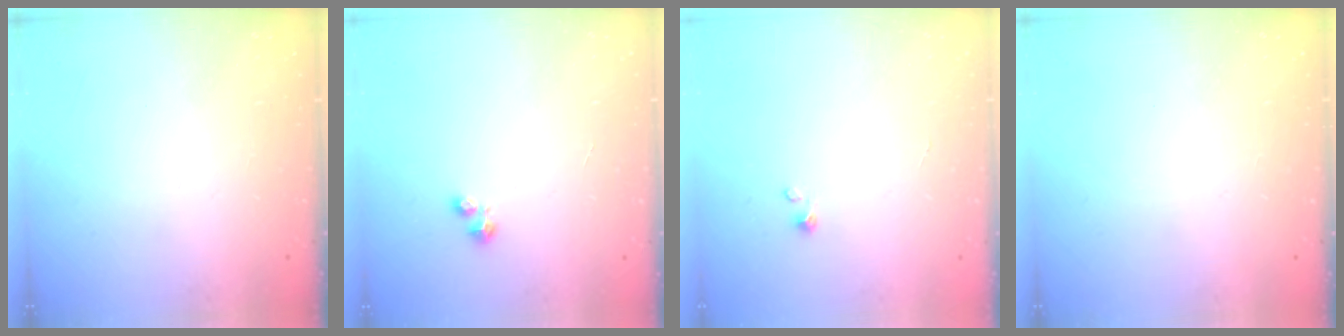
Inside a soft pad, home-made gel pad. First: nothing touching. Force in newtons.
{"total": 1.9, "press": 1.8, "slide": 0.2}
{"total": 0.7, "press": 0.7, "slide": 0.1}
{"total": 0.0}